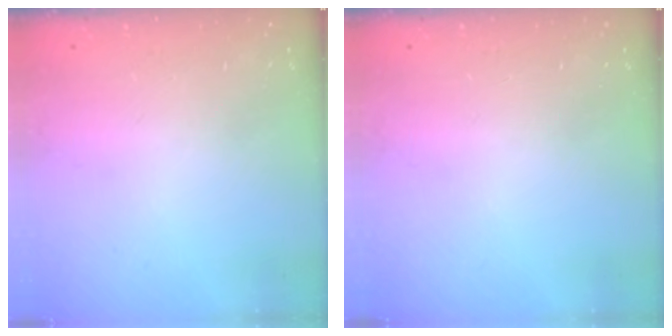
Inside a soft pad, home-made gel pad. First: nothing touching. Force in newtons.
{"total": 0.0}